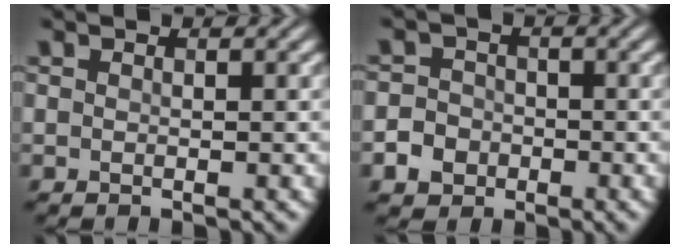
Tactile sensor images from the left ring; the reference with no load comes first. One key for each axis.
{"total": 3.4, "fx": -1.5, "fy": 3.0, "fz": 0.8, "tx": 0.005, "ty": -0.003, "tz": -0.038}